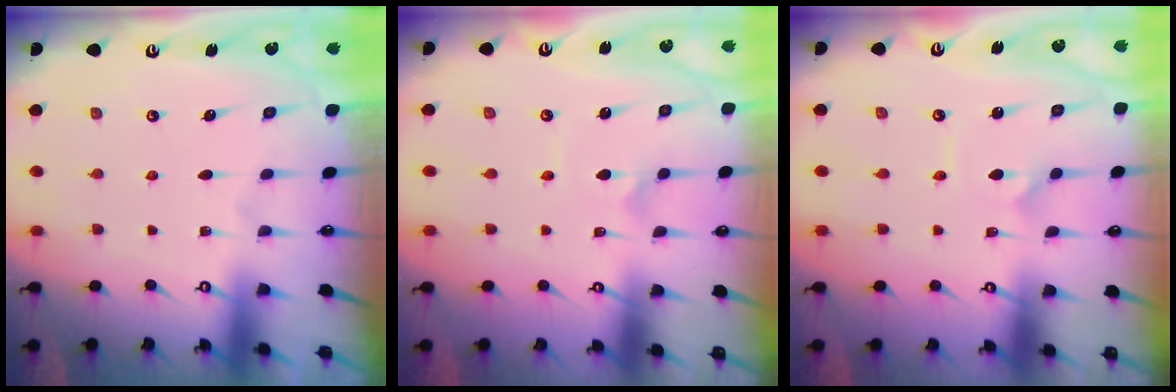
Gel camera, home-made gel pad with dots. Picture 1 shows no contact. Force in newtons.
{"total": 1.8, "press": 1.8, "slide": 0.1}
{"total": 1.6, "press": 1.6, "slide": 0.1}